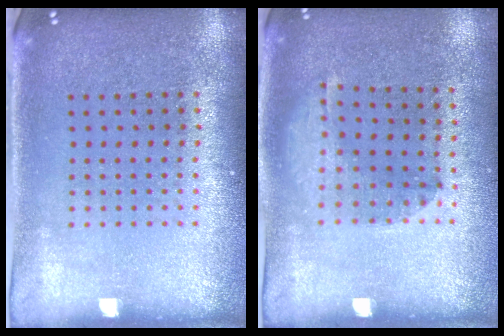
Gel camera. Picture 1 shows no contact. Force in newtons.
{"total": 1.0, "press": 1.0, "slide": 0.3}